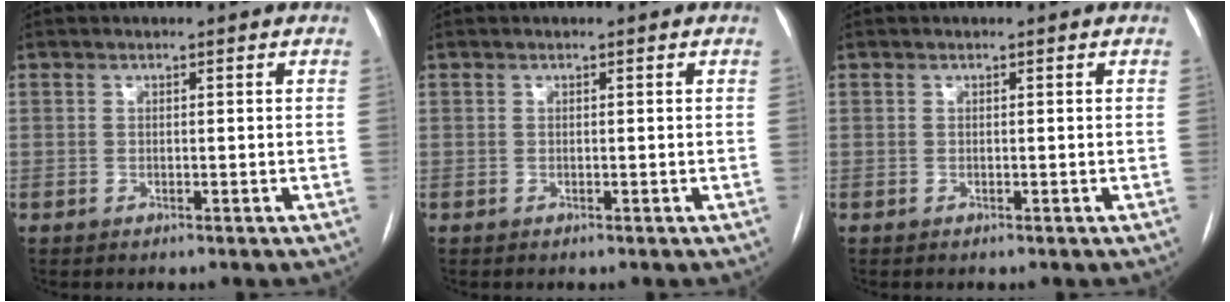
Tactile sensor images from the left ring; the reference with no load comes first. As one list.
[{"total": 0.0}, {"total": 0.0}]